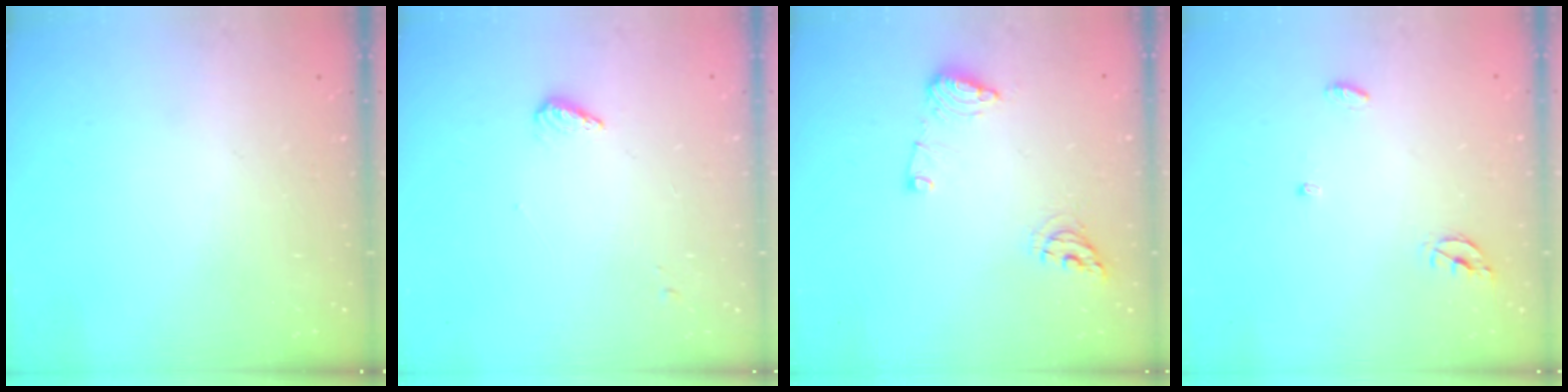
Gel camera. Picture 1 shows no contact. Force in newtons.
{"total": 3.4, "press": 3.4, "slide": 0.5}
{"total": 9.0, "press": 8.9, "slide": 0.9}
{"total": 4.2, "press": 4.2, "slide": 0.3}